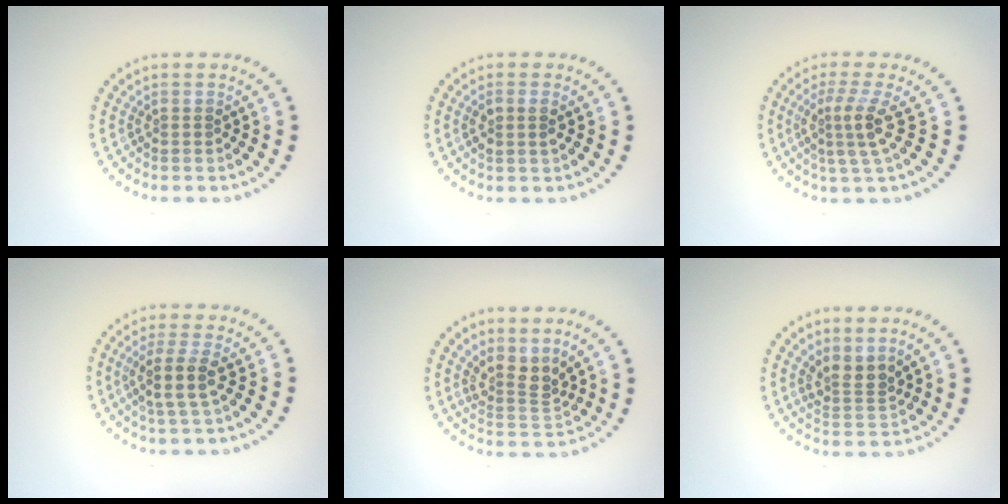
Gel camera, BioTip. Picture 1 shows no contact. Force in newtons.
{"total": 1.4, "press": 1.3, "slide": 0.5}
{"total": 3.1, "press": 2.3, "slide": 2.1}
{"total": 2.7, "press": 2.2, "slide": 1.6}
{"total": 2.8, "press": 2.0, "slide": 2.0}
{"total": 2.4, "press": 1.8, "slide": 1.7}